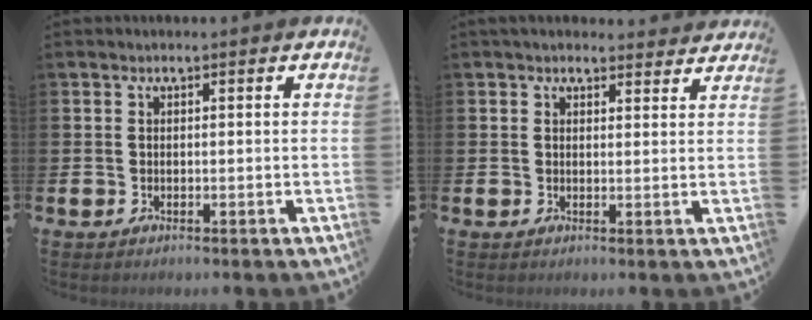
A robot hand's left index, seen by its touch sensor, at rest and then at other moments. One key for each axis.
{"total": 2.6, "fx": 2.5, "fy": 0.6, "fz": 0.3, "tx": 0.003, "ty": -0.014, "tz": 0.043}